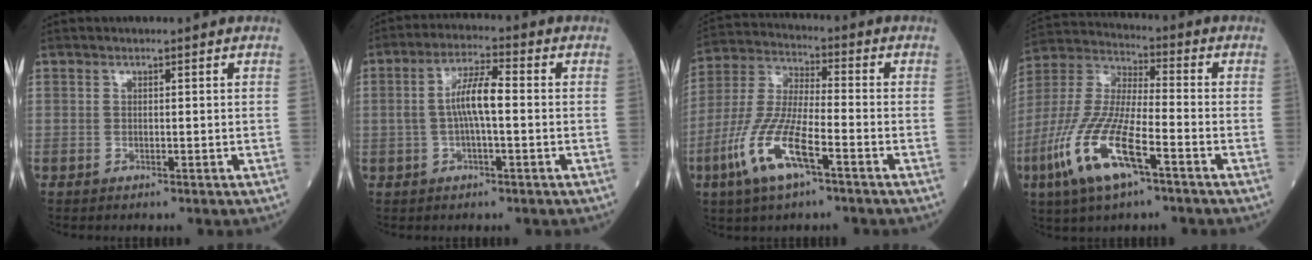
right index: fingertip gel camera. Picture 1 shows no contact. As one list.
[{"total": 6.7, "force": [0.0, 1.3, 6.6], "torque": [-0.131, 0.017, -0.004]}, {"total": 12.5, "force": [-5.7, 2.8, 10.8], "torque": [-0.237, -0.011, -0.111]}, {"total": 15.2, "force": [-6.8, 3.5, 13.1], "torque": [-0.292, -0.018, -0.130]}]